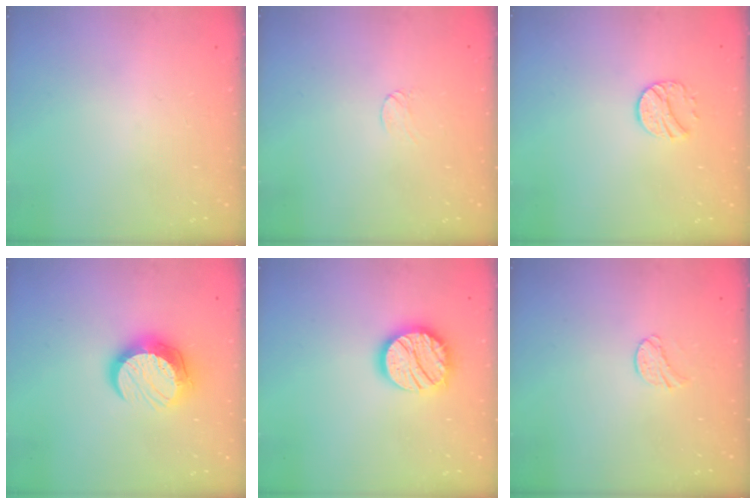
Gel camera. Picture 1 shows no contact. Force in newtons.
{"total": 2.9, "press": 2.9, "slide": 0.3}
{"total": 8.7, "press": 8.7, "slide": 0.3}
{"total": 12.3, "press": 12.2, "slide": 1.0}
{"total": 17.0, "press": 17.0, "slide": 1.3}
{"total": 6.6, "press": 6.6, "slide": 0.5}